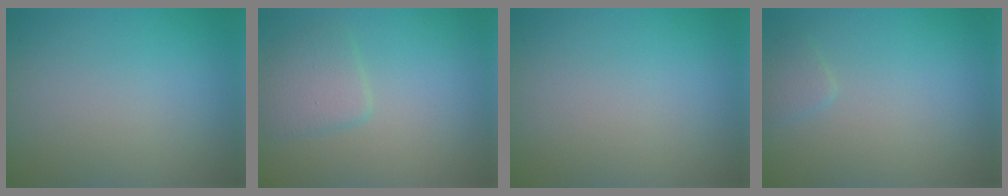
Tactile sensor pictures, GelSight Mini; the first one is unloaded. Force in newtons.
{"total": 2.3, "press": 2.3, "slide": 0.1}
{"total": 0.0}
{"total": 1.0, "press": 0.9, "slide": 0.1}